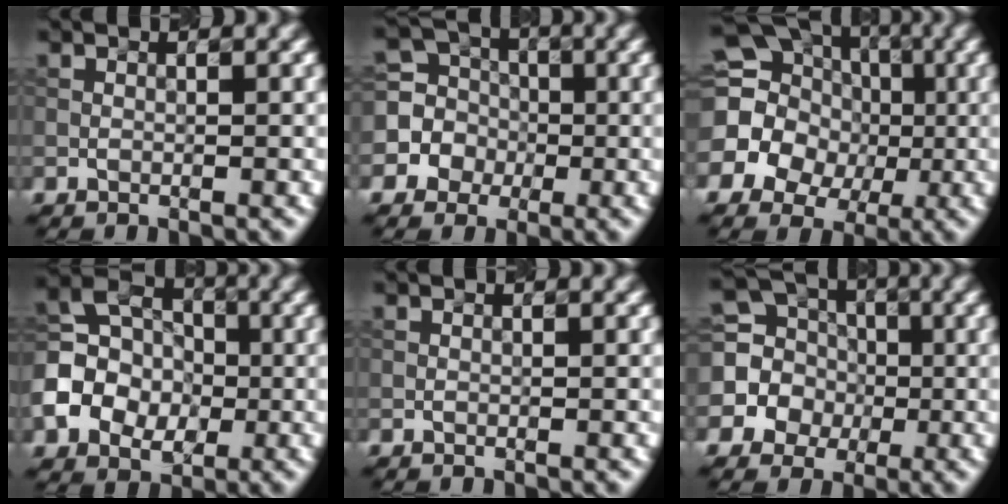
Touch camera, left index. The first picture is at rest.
{"total": 4.4, "force": [-0.3, 4.3, 1.1], "torque": [-0.011, 0.018, -0.031]}
{"total": 15.7, "force": [1.3, 14.3, 6.5], "torque": [-0.164, 0.016, -0.011]}
{"total": 6.6, "force": [-1.8, 5.4, 3.4], "torque": [-0.064, 0.006, -0.042]}
{"total": 0.0}
{"total": 6.9, "force": [0.5, 6.3, 2.8], "torque": [-0.059, 0.017, -0.024]}